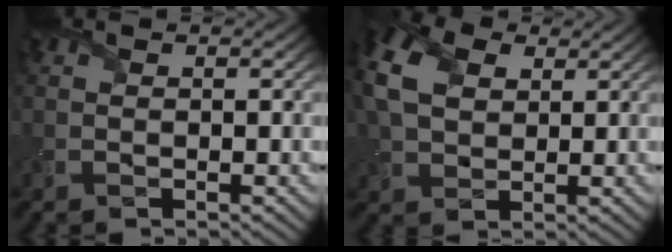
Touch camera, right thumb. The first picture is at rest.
{"total": 9.3, "force": [3.0, 6.3, 6.1], "torque": [-0.174, 0.020, 0.056]}